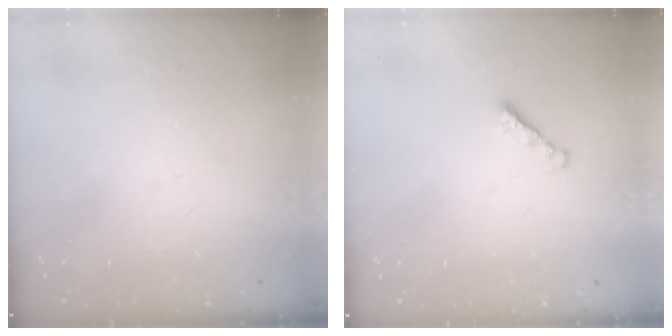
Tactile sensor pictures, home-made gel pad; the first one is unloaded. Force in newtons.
{"total": 1.7, "press": 1.6, "slide": 0.5}